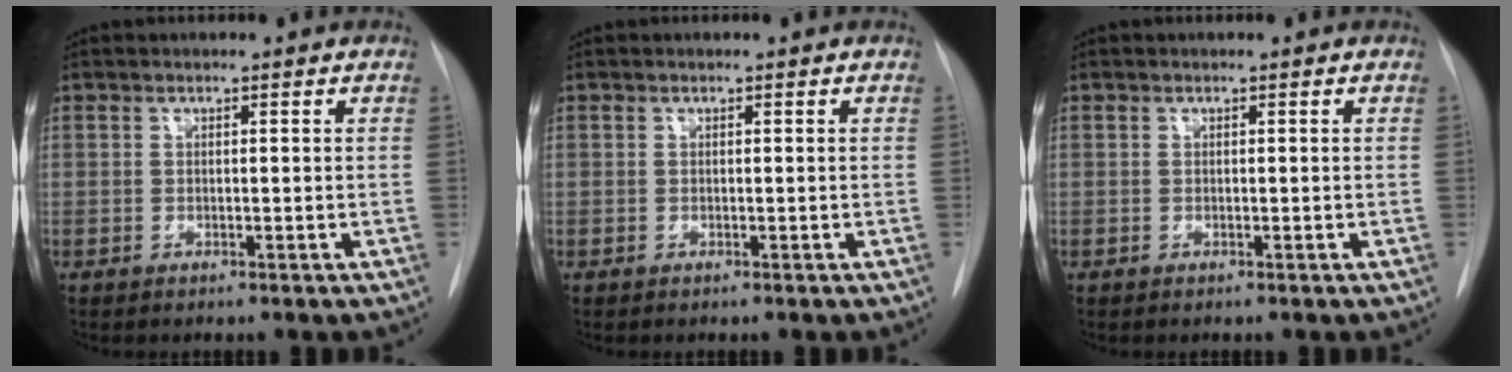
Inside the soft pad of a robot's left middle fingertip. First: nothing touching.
{"total": 0.0}
{"total": 0.0}